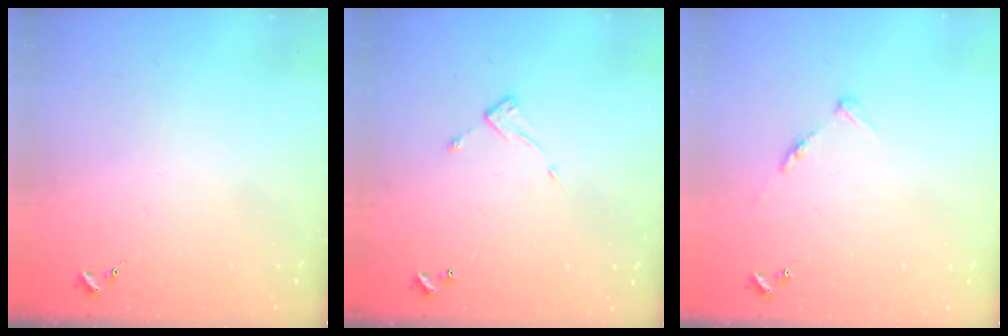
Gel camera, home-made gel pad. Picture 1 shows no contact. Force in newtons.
{"total": 5.5, "press": 5.5, "slide": 0.2}
{"total": 5.8, "press": 5.8, "slide": 0.6}